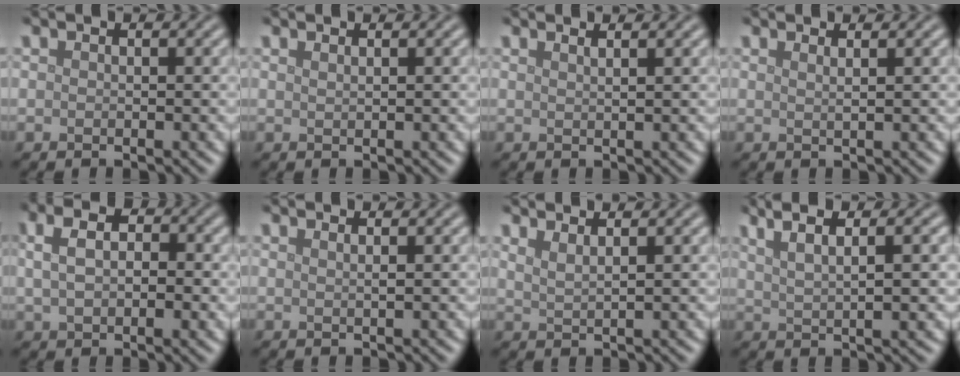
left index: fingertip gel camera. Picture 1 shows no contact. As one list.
[{"total": 0.8, "force": [0.6, 0.3, 0.5], "torque": [-0.003, -0.001, 0.005]}, {"total": 2.3, "force": [1.6, 1.0, 1.4], "torque": [0.006, 0.008, -0.007]}, {"total": 1.7, "force": [1.0, 0.7, 1.1], "torque": [0.001, 0.000, -0.005]}, {"total": 5.2, "force": [1.1, 3.2, 3.9], "torque": [-0.060, 0.014, 0.011]}, {"total": 1.2, "force": [0.7, 0.5, 0.9], "torque": [-0.003, -0.001, -0.001]}, {"total": 2.4, "force": [1.7, 0.9, 1.5], "torque": [-0.009, 0.008, 0.011]}, {"total": 6.3, "force": [3.3, 2.1, 5.0], "torque": [-0.064, 0.022, 0.027]}]